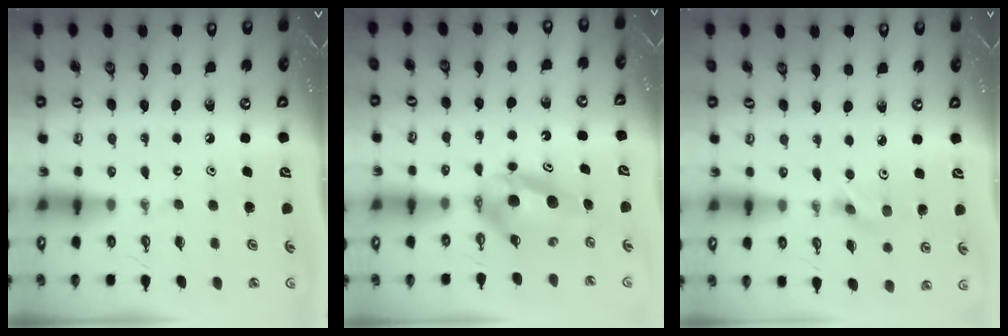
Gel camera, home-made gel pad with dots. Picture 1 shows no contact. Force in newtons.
{"total": 6.9, "press": 5.6, "slide": 4.0}
{"total": 3.5, "press": 3.5, "slide": 0.8}